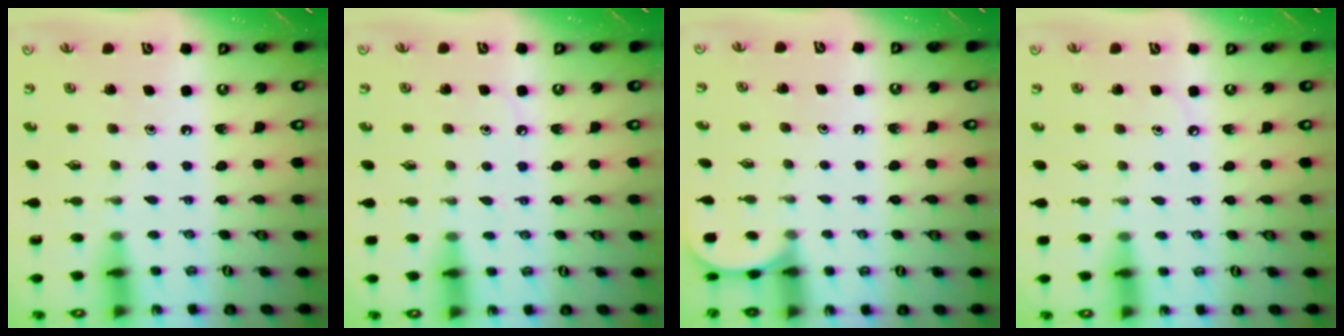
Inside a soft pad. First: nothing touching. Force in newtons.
{"total": 6.5, "press": 6.4, "slide": 0.9}
{"total": 0.7, "press": 0.7, "slide": 0.1}
{"total": 2.2, "press": 2.2, "slide": 0.3}